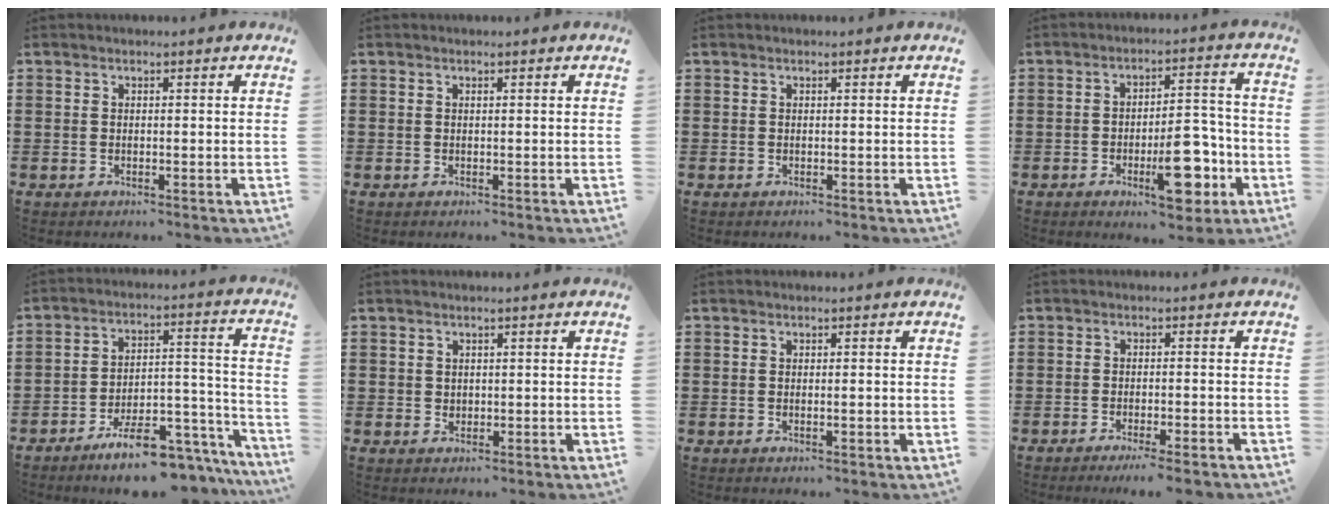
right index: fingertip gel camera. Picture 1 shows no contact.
{"total": 0.0}
{"total": 0.0}
{"total": 11.7, "force": [-4.5, 4.8, 9.7], "torque": [-0.119, 0.000, -0.069]}
{"total": 10.5, "force": [-8.6, 3.0, 5.2], "torque": [-0.066, 0.043, -0.153]}
{"total": 1.0, "force": [0.5, 0.9, 0.2], "torque": [-0.008, 0.002, 0.011]}
{"total": 0.8, "force": [-0.1, 0.0, 0.8], "torque": [-0.017, -0.007, 0.001]}
{"total": 2.4, "force": [-2.0, -0.2, 1.2], "torque": [-0.027, -0.003, -0.040]}